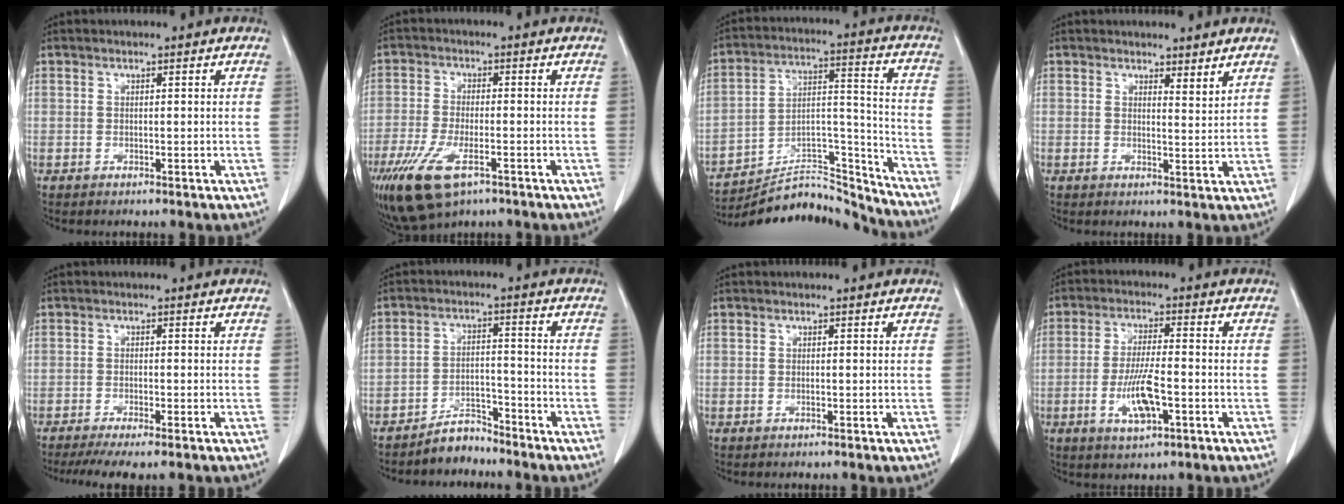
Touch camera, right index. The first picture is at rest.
{"total": 11.8, "force": [-6.7, 4.7, 8.5], "torque": [-0.176, -0.021, -0.116]}
{"total": 16.7, "force": [-16.5, 2.5, 1.1], "torque": [-0.011, 0.062, -0.260]}
{"total": 2.5, "force": [2.3, 0.5, 0.8], "torque": [-0.014, -0.014, 0.029]}
{"total": 6.8, "force": [-5.4, 0.6, 4.1], "torque": [-0.058, -0.013, -0.085]}
{"total": 4.3, "force": [-4.1, 1.4, 0.4], "torque": [-0.003, 0.000, -0.070]}
{"total": 0.0}
{"total": 7.4, "force": [-2.4, 1.5, 6.8], "torque": [-0.135, -0.005, -0.041]}